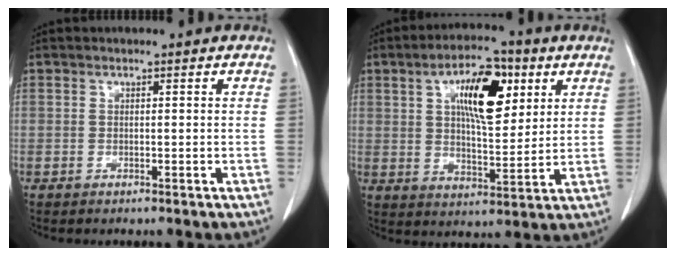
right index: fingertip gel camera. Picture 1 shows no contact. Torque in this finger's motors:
{"motor_torque": [1.04, 0.55, 0.39, 0.18]}